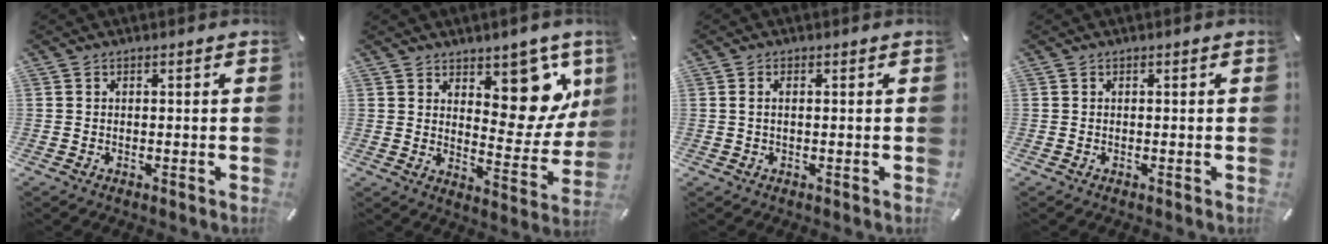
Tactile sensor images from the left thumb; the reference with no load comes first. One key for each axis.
{"total": 13.1, "fx": 7.9, "fy": 7.6, "fz": 7.2, "tx": -0.051, "ty": -0.076, "tz": 0.139}
{"total": 1.5, "fx": 0.1, "fy": 0.6, "fz": 1.4, "tx": -0.028, "ty": 0.002, "tz": 0.001}
{"total": 0.0}